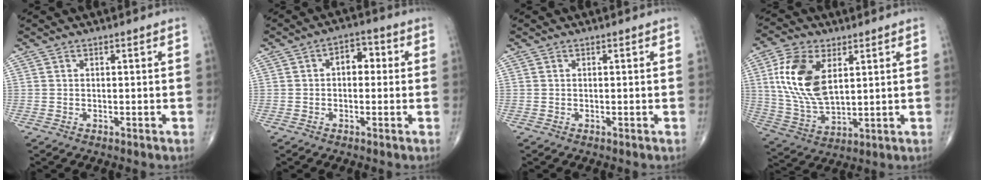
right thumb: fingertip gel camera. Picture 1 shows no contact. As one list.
[{"total": 5.0, "force": [0.5, 3.2, 3.8], "torque": [-0.033, 0.017, -0.002]}, {"total": 0.0}, {"total": 14.6, "force": [4.3, 7.9, 11.5], "torque": [-0.228, -0.015, 0.092]}]